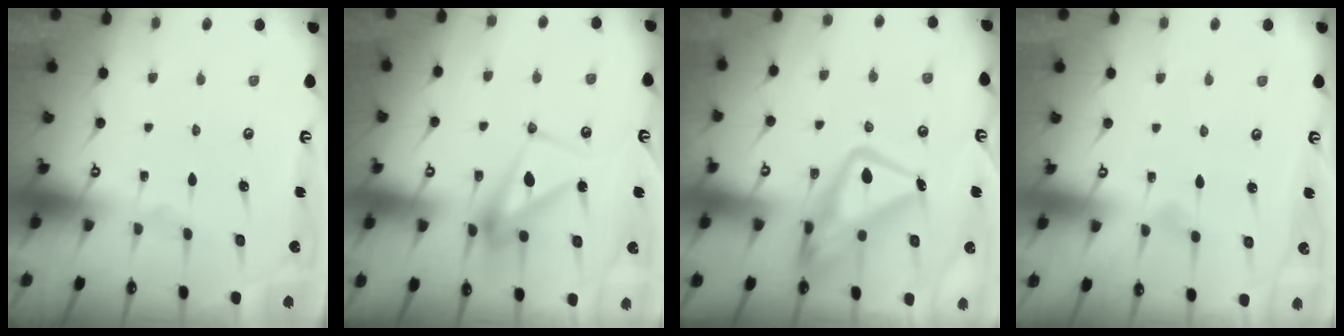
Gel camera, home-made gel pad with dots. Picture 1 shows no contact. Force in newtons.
{"total": 11.0, "press": 11.0, "slide": 0.7}
{"total": 16.8, "press": 16.8, "slide": 1.7}
{"total": 4.6, "press": 4.6, "slide": 0.2}